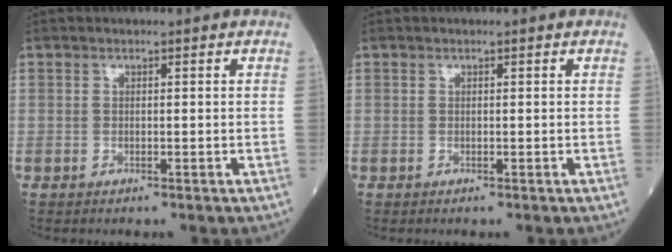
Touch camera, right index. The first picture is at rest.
{"total": 0.0}